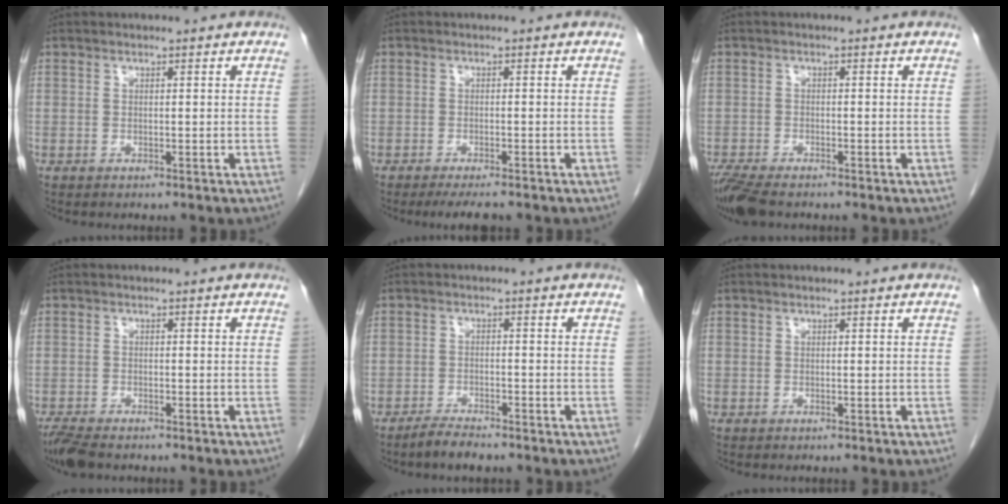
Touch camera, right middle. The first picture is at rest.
{"total": 4.3, "force": [-3.5, 0.6, 2.4], "torque": [-0.034, -0.009, -0.053]}
{"total": 5.7, "force": [-4.7, 1.3, 2.9], "torque": [-0.061, -0.018, -0.084]}
{"total": 4.0, "force": [-3.4, 0.8, 2.0], "torque": [-0.044, -0.015, -0.060]}
{"total": 3.2, "force": [-2.8, 0.5, 1.5], "torque": [-0.036, -0.007, -0.051]}
{"total": 0.0}